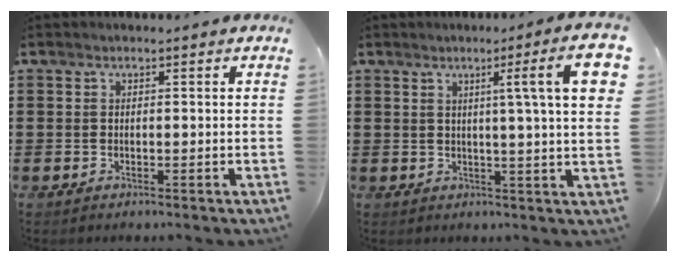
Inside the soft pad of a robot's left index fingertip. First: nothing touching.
{"total": 8.7, "force": [3.4, -0.4, 8.0], "torque": [-0.134, -0.009, 0.047]}